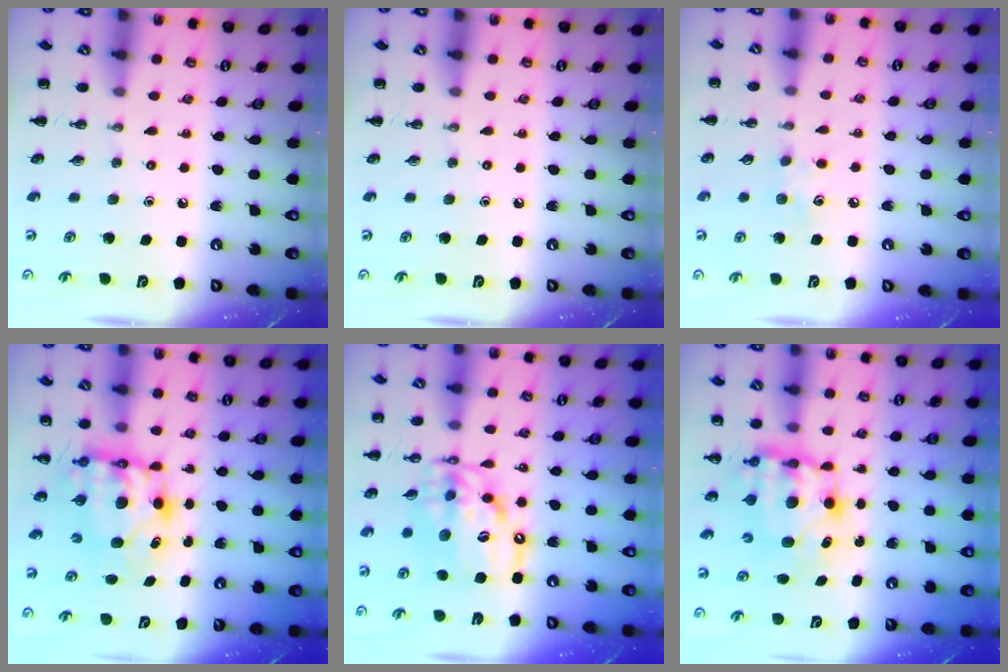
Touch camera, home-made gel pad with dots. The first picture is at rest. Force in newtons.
{"total": 0.0}
{"total": 5.0, "press": 4.9, "slide": 1.3}
{"total": 7.5, "press": 7.2, "slide": 2.1}
{"total": 13.8, "press": 13.3, "slide": 3.8}
{"total": 7.7, "press": 7.5, "slide": 1.9}